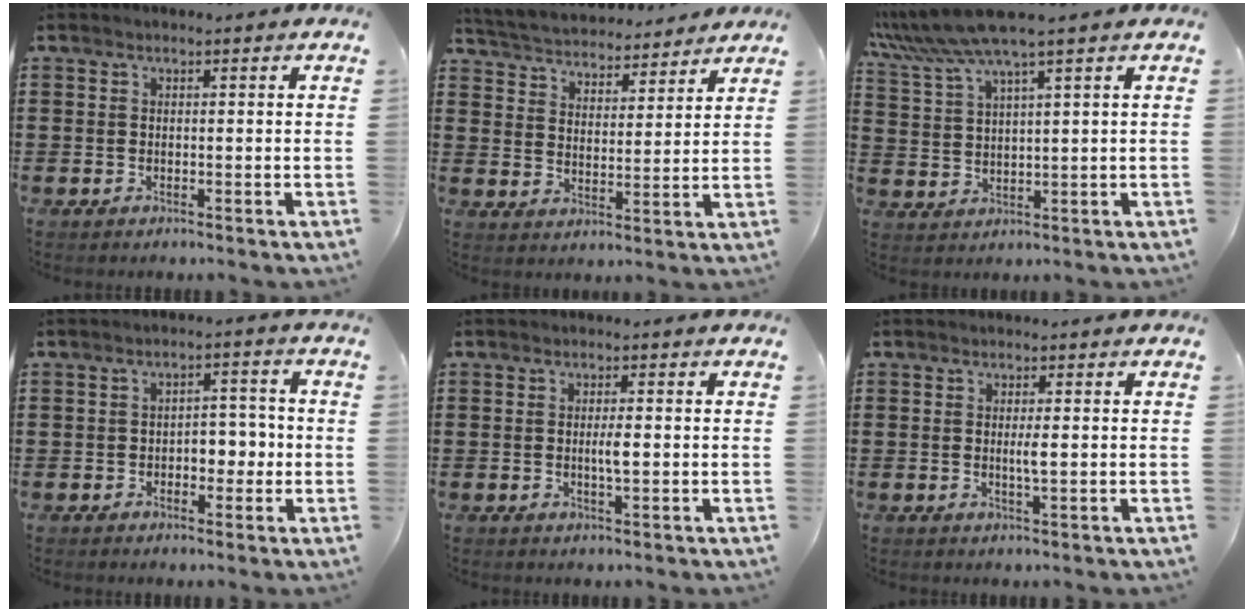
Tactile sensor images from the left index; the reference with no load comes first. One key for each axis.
{"total": 4.1, "fx": 4.1, "fy": 0.3, "fz": -0.1, "tx": -0.024, "ty": -0.030, "tz": 0.067}
{"total": 6.6, "fx": 5.0, "fy": -0.4, "fz": 4.2, "tx": -0.105, "ty": -0.022, "tz": 0.086}
{"total": 4.2, "fx": -1.1, "fy": 2.7, "fz": 3.0, "tx": -0.045, "ty": 0.002, "tz": -0.029}
{"total": 2.3, "fx": -0.1, "fy": 0.5, "fz": 2.3, "tx": -0.043, "ty": -0.002, "tz": -0.003}
{"total": 2.0, "fx": 0.0, "fy": 0.2, "fz": 2.0, "tx": -0.040, "ty": -0.003, "tz": -0.002}